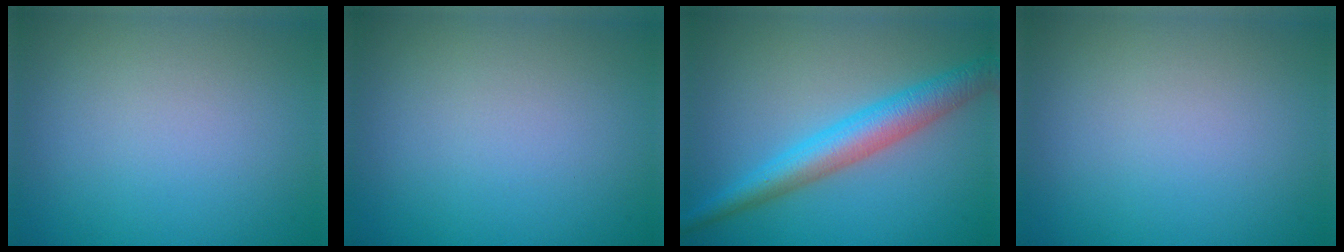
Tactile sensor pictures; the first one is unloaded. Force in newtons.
{"total": 0.0}
{"total": 5.0, "press": 5.0, "slide": 0.0}
{"total": 0.0}